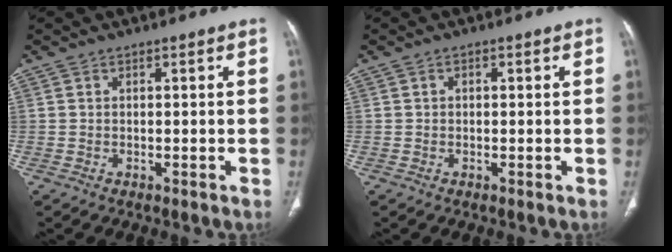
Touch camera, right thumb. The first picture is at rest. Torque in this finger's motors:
{"motor_torque": [0.11, -0.20, -0.56, 0.21, 0.03]}